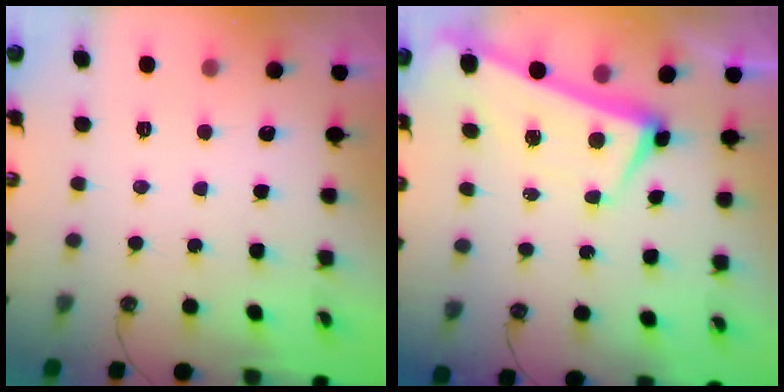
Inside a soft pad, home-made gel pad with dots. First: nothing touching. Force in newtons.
{"total": 2.0, "press": 1.9, "slide": 0.6}